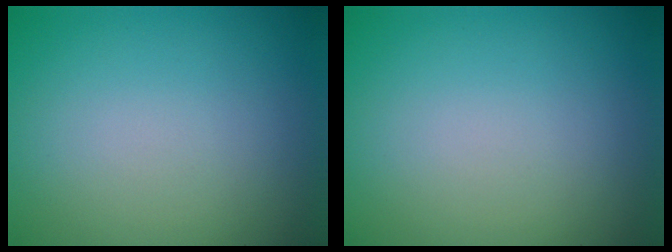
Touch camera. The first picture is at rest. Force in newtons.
{"total": 0.0}